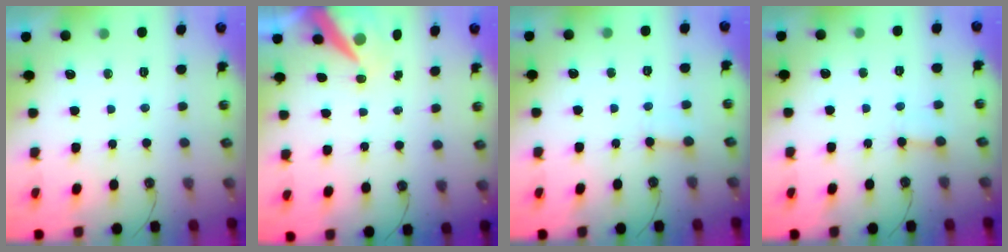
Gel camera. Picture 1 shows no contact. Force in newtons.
{"total": 8.4, "press": 8.3, "slide": 0.5}
{"total": 2.4, "press": 2.4, "slide": 0.4}
{"total": 2.4, "press": 2.4, "slide": 0.4}